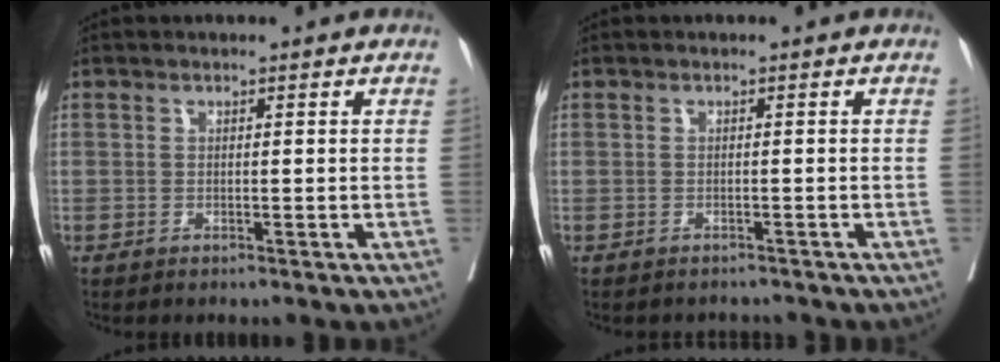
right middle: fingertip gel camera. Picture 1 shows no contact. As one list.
[{"total": 2.3, "force": [-2.2, 0.6, -0.1], "torque": [0.001, -0.003, -0.031]}]